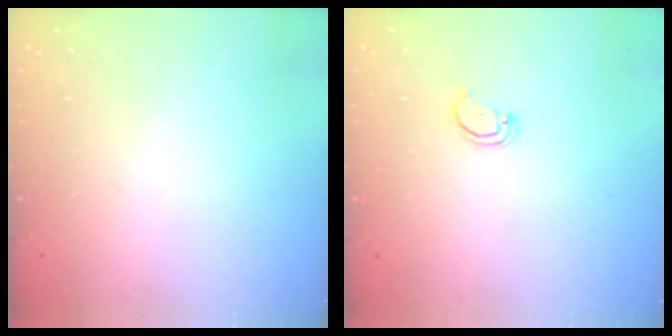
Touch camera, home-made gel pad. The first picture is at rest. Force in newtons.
{"total": 2.0, "press": 2.0, "slide": 0.2}